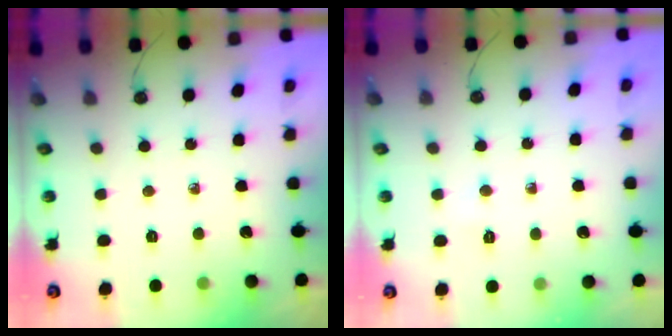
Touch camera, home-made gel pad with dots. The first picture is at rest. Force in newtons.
{"total": 2.8, "press": 2.7, "slide": 0.4}